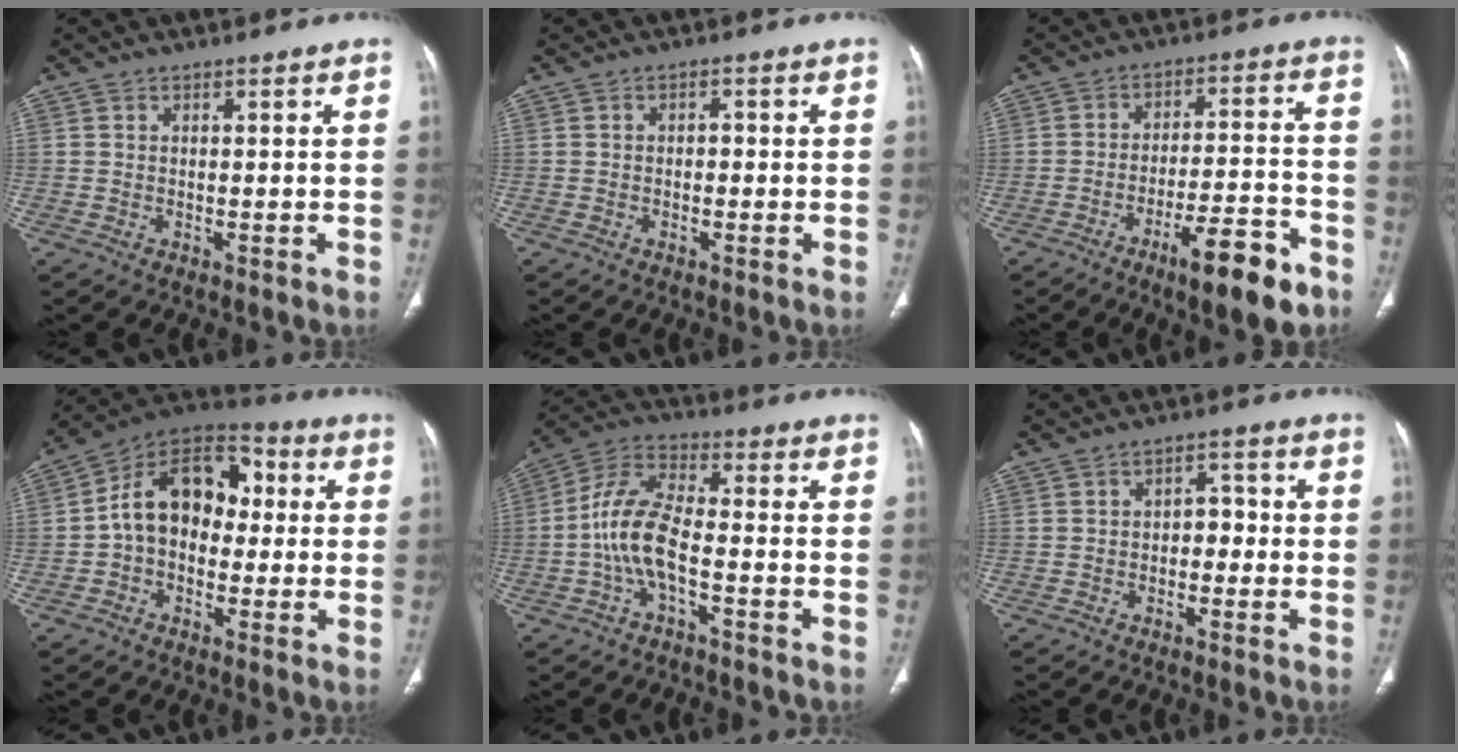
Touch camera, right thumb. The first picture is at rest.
{"total": 1.3, "force": [-0.3, 1.0, 0.8], "torque": [-0.003, 0.005, -0.010]}
{"total": 12.9, "force": [-8.0, 3.2, 9.7], "torque": [-0.140, 0.053, -0.119]}
{"total": 15.0, "force": [0.3, 10.5, 10.7], "torque": [-0.138, 0.046, -0.012]}
{"total": 10.0, "force": [-2.8, 3.9, 8.8], "torque": [-0.189, 0.038, -0.062]}
{"total": 4.1, "force": [-1.0, 2.9, 2.7], "torque": [-0.017, 0.022, -0.023]}